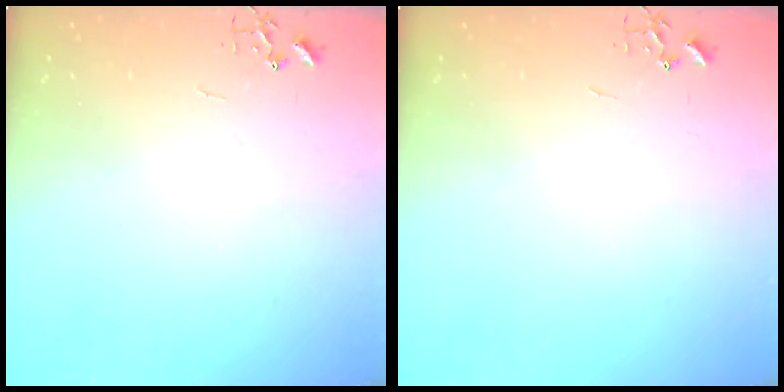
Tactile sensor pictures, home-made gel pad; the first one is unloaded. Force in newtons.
{"total": 0.0}